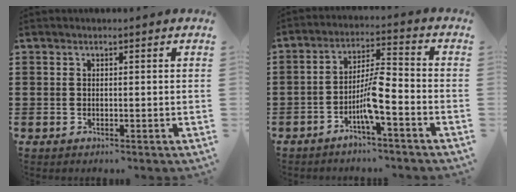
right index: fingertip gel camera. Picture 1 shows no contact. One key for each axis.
{"total": 6.2, "fx": -3.3, "fy": 0.6, "fz": 5.2, "tx": -0.112, "ty": -0.009, "tz": -0.066}